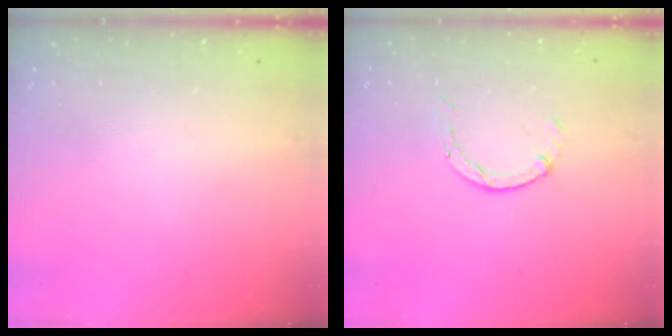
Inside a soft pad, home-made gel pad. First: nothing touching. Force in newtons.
{"total": 0.5, "press": 0.5, "slide": 0.1}